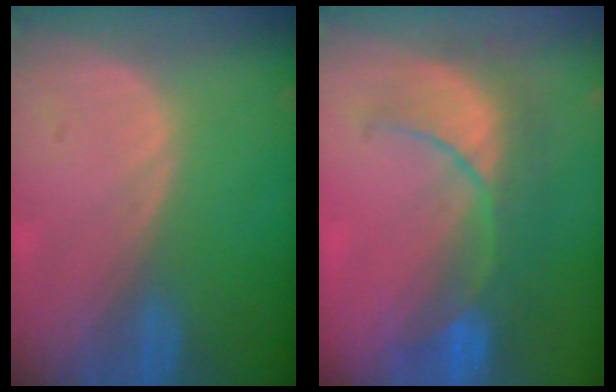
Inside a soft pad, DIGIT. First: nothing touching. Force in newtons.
{"total": 8.4, "press": 8.3, "slide": 0.7}